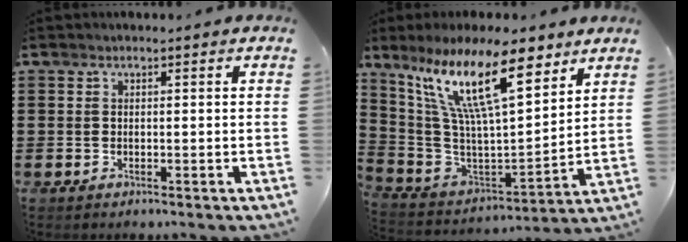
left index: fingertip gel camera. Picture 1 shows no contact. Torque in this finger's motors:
{"motor_torque": [2.14, 0.00, 1.05, 0.21]}